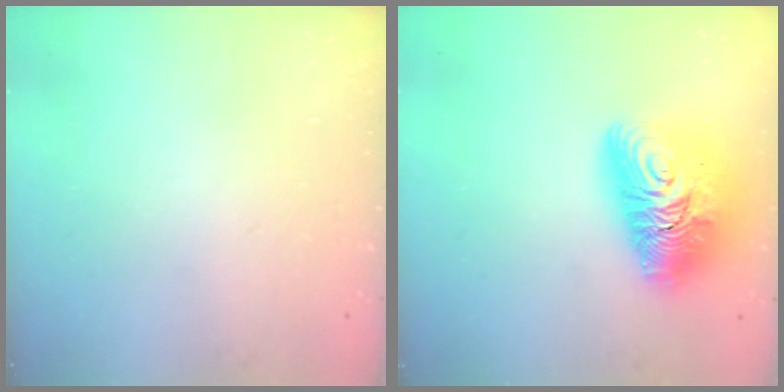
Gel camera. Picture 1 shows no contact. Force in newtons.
{"total": 17.9, "press": 17.8, "slide": 1.7}